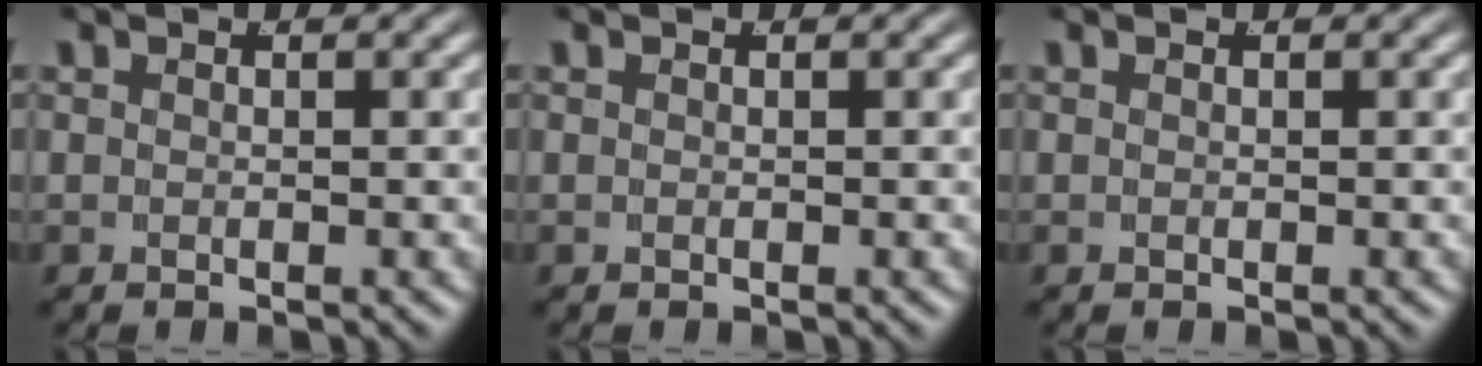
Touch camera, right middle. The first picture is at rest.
{"total": 0.0}
{"total": 0.0}